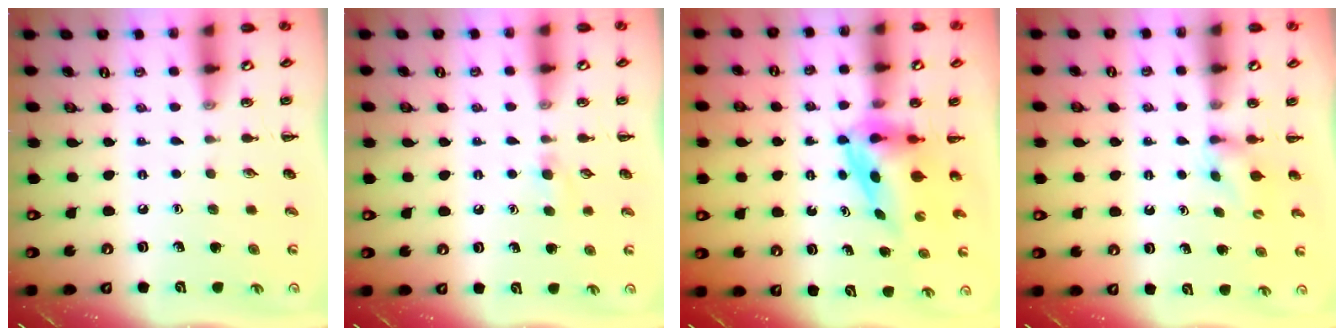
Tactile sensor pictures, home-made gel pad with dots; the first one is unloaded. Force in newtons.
{"total": 3.6, "press": 3.3, "slide": 1.5}
{"total": 4.0, "press": 3.9, "slide": 0.7}
{"total": 2.8, "press": 2.5, "slide": 1.3}